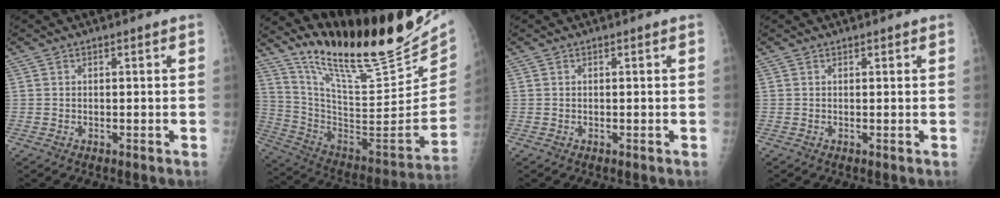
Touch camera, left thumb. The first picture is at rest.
{"total": 31.4, "force": [23.5, 8.5, 19.1], "torque": [-0.274, -0.107, 0.367]}
{"total": 0.0}
{"total": 0.6, "force": [0.5, 0.2, 0.2], "torque": [-0.005, -0.003, 0.008]}